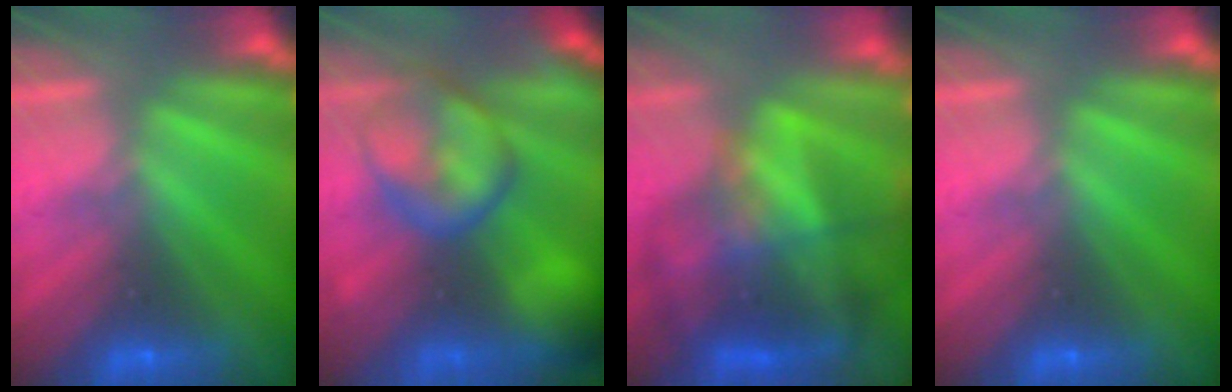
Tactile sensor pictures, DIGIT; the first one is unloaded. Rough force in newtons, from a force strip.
{"total": 7.7}
{"total": 7.2}
{"total": 0.0}